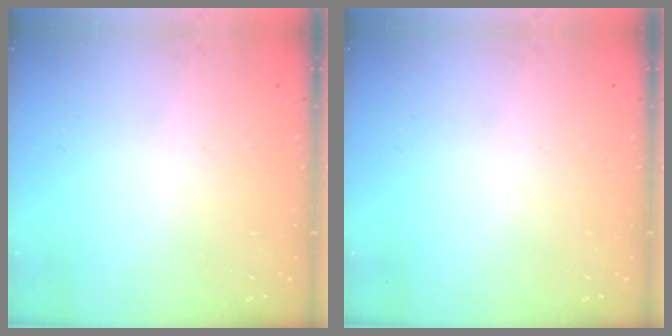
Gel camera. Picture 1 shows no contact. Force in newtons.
{"total": 0.0}